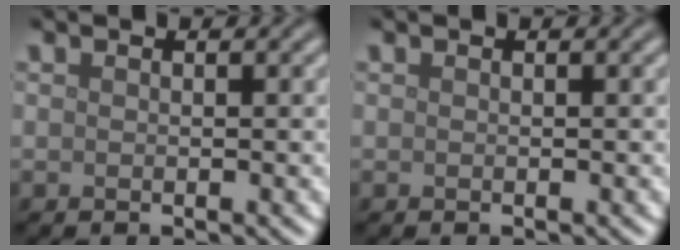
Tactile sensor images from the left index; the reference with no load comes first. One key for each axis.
{"total": 0.0}